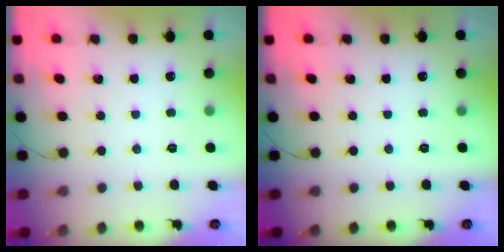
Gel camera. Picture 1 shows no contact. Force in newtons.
{"total": 0.0}